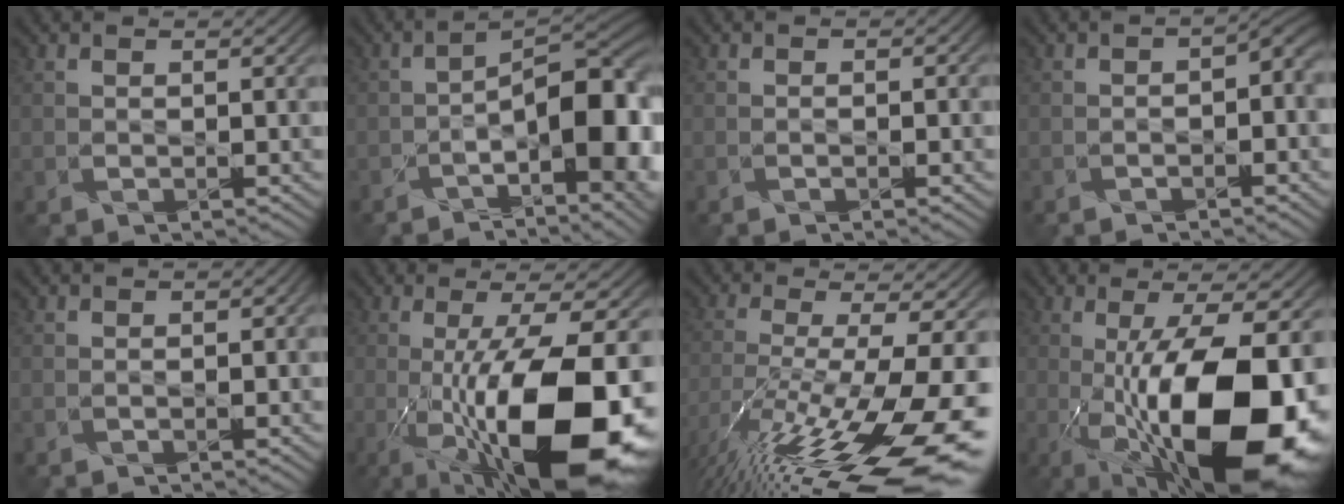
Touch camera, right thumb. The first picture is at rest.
{"total": 12.6, "force": [-3.6, 4.7, 11.1], "torque": [-0.149, -0.013, -0.055]}
{"total": 1.0, "force": [-0.5, 0.2, 0.9], "torque": [-0.010, -0.003, -0.009]}
{"total": 3.0, "force": [-1.0, 1.1, 2.6], "torque": [-0.036, -0.006, -0.014]}
{"total": 1.8, "force": [-0.7, 0.6, 1.6], "torque": [-0.016, -0.004, -0.005]}
{"total": 16.7, "force": [-5.1, 5.0, 15.1], "torque": [-0.247, -0.004, -0.090]}
{"total": 18.2, "force": [-9.4, 4.6, 14.8], "torque": [-0.283, -0.024, -0.157]}
{"total": 17.7, "force": [-4.5, 6.5, 15.8], "torque": [-0.260, -0.013, -0.072]}